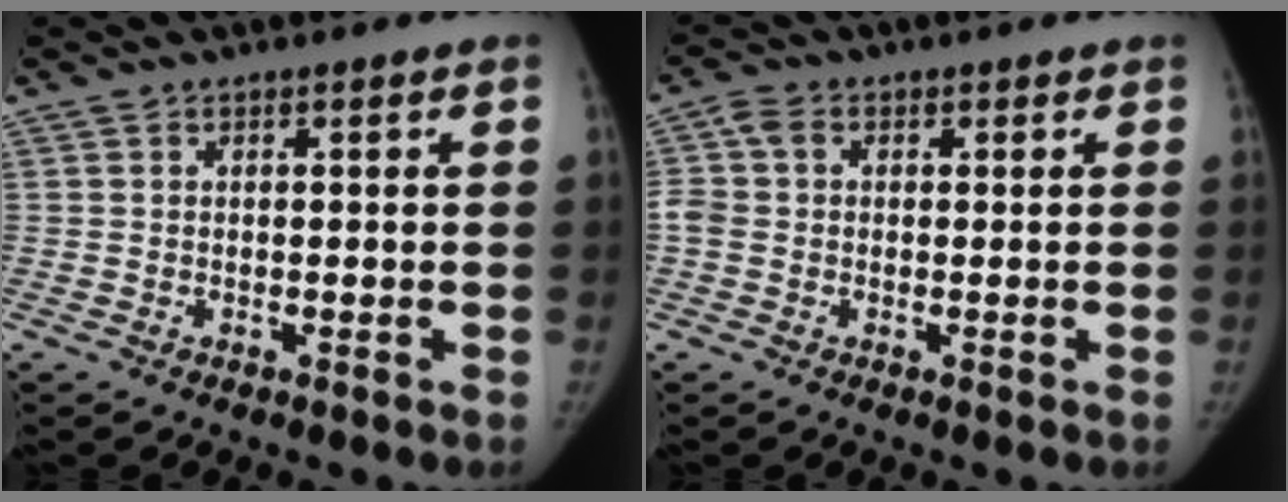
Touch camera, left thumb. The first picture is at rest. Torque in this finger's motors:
{"motor_torque": [-0.32, 0.67, 0.12, 0.64, 0.07]}